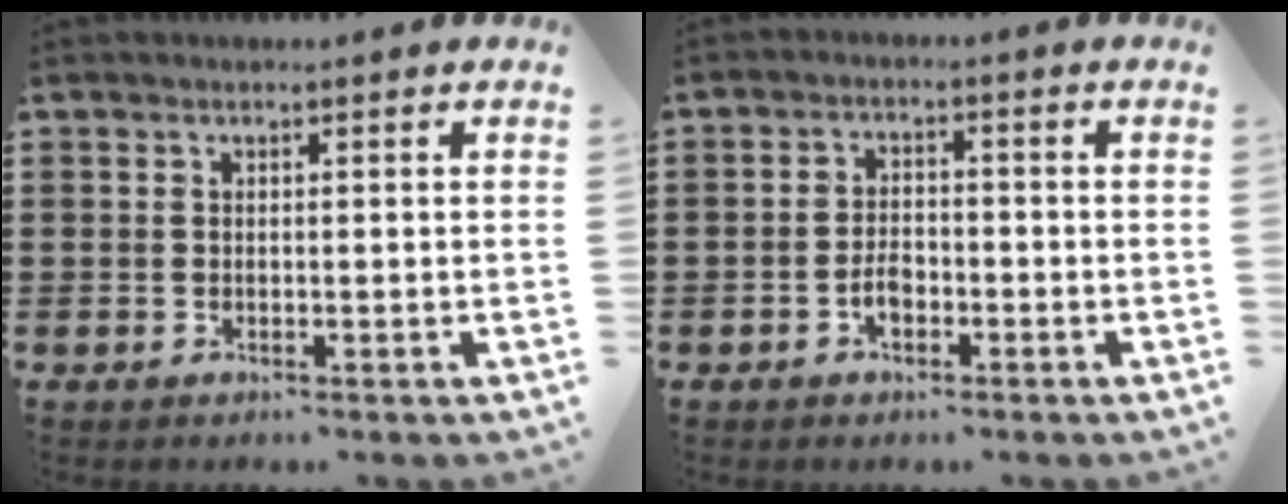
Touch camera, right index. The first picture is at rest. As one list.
[{"total": 2.8, "force": [-1.4, 1.6, 1.8], "torque": [-0.042, 0.002, -0.029]}]